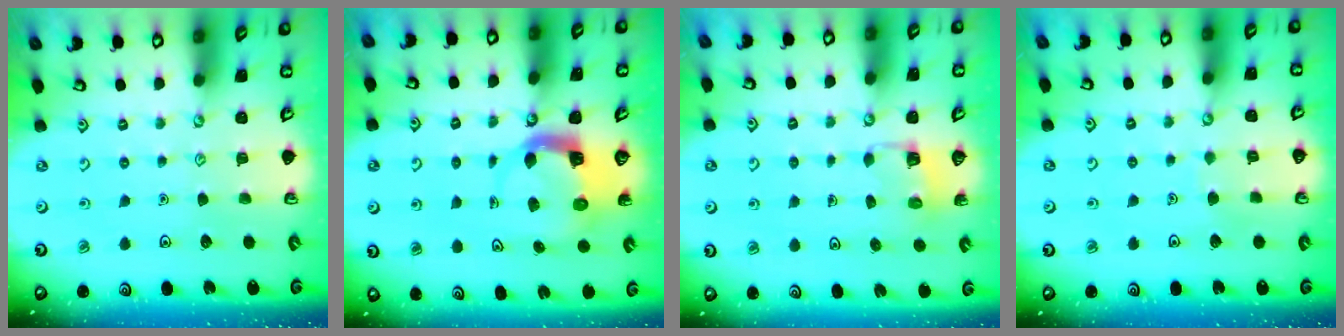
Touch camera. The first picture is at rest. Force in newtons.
{"total": 5.1, "press": 5.1, "slide": 0.5}
{"total": 2.9, "press": 2.9, "slide": 0.2}
{"total": 3.0, "press": 3.0, "slide": 0.2}